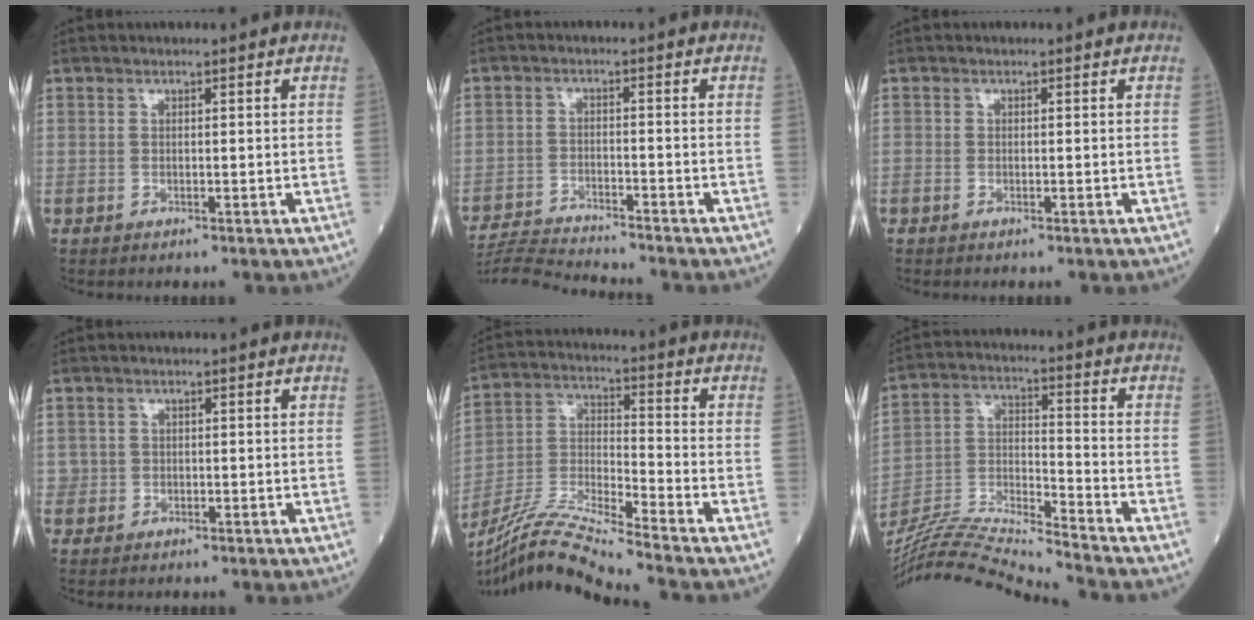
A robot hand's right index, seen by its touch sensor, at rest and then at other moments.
{"total": 8.3, "force": [-8.0, -1.6, 1.3], "torque": [-0.019, -0.012, -0.141]}
{"total": 0.0}
{"total": 0.7, "force": [-0.1, 0.7, 0.1], "torque": [0.006, 0.006, -0.003]}
{"total": 13.2, "force": [-11.7, -2.0, 5.8], "torque": [-0.111, -0.012, -0.221]}
{"total": 15.8, "force": [-14.9, -2.4, 4.5], "torque": [-0.077, 0.012, -0.272]}